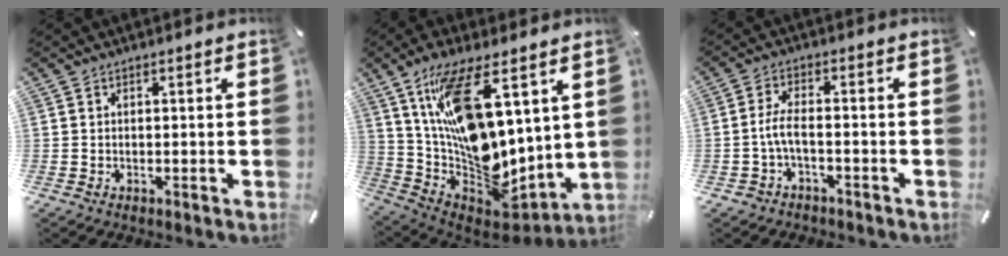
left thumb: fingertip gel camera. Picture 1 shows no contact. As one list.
[{"total": 17.3, "force": [6.1, 7.8, 14.2], "torque": [-0.248, -0.068, 0.106]}, {"total": 4.6, "force": [-1.7, 2.1, 3.7], "torque": [-0.086, 0.006, -0.037]}]